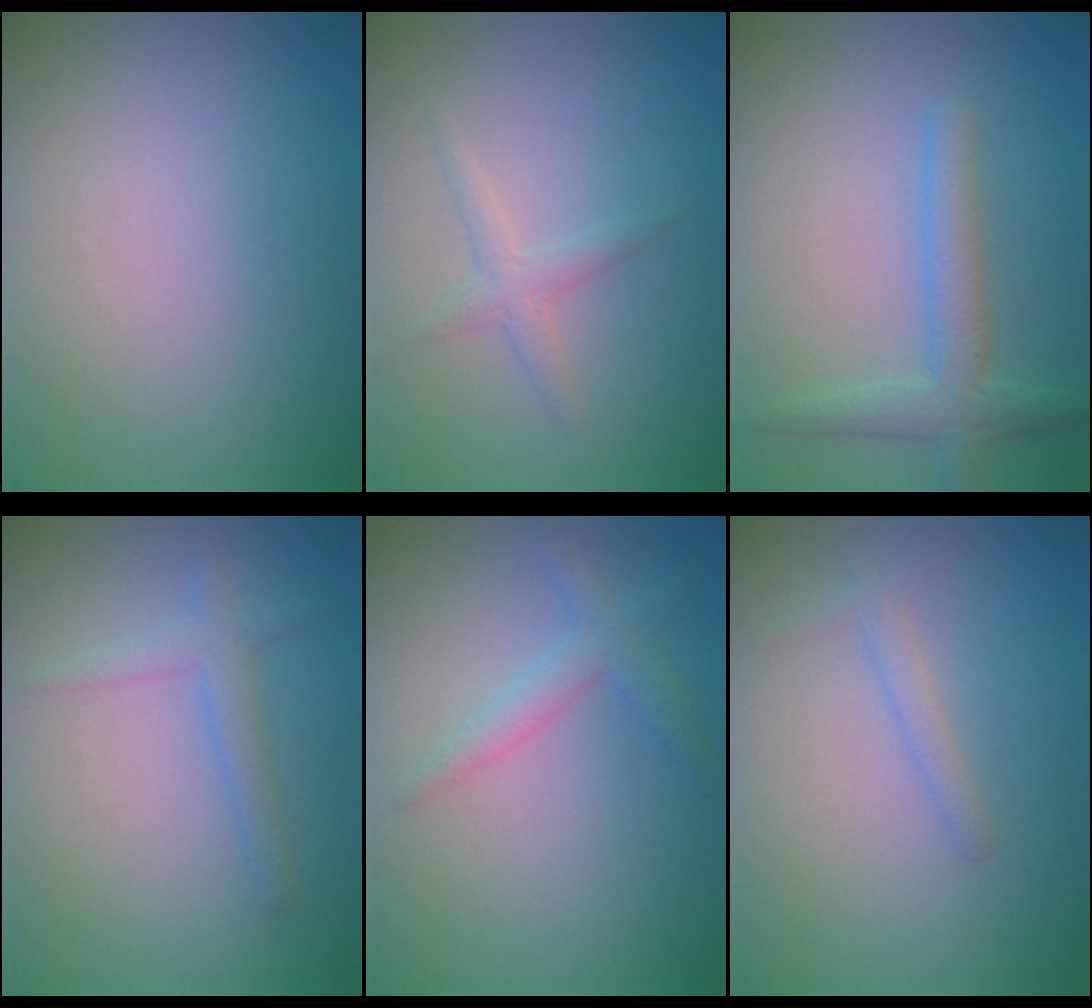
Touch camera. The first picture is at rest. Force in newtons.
{"total": 1.6, "press": 1.6, "slide": 0.0}
{"total": 4.0, "press": 3.9, "slide": 0.3}
{"total": 2.0, "press": 2.0, "slide": 0.1}
{"total": 2.1, "press": 2.1, "slide": 0.0}
{"total": 1.3, "press": 1.3, "slide": 0.0}